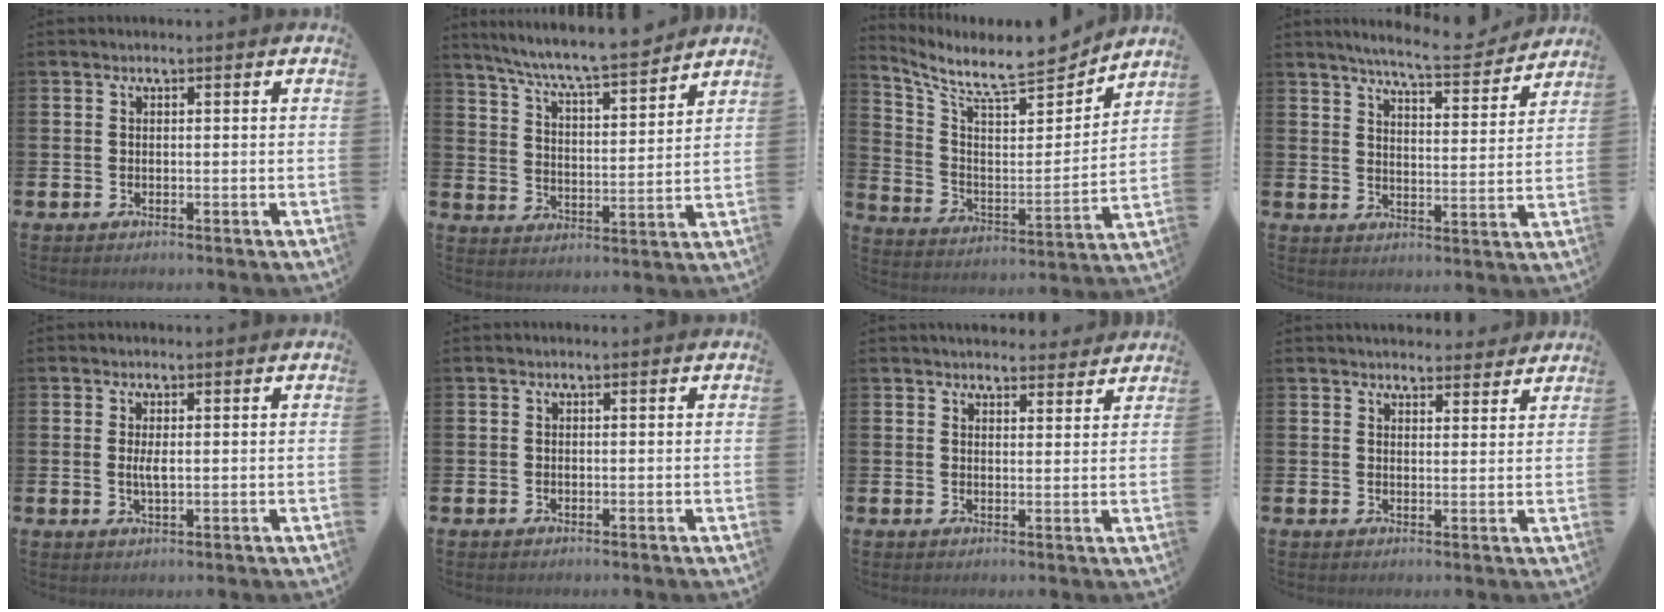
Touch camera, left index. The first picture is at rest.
{"total": 7.6, "force": [7.2, 0.3, 2.5], "torque": [-0.069, -0.054, 0.123]}
{"total": 9.5, "force": [8.7, 1.5, 3.5], "torque": [-0.094, -0.075, 0.142]}
{"total": 7.1, "force": [6.7, 0.3, 2.3], "torque": [-0.051, -0.040, 0.115]}
{"total": 2.0, "force": [0.2, 0.6, 1.9], "torque": [-0.032, 0.001, 0.001]}
{"total": 0.0}
{"total": 3.7, "force": [3.6, 0.7, 0.1], "torque": [0.003, -0.020, 0.064]}
{"total": 3.7, "force": [3.6, 0.8, 0.1], "torque": [0.003, -0.021, 0.064]}